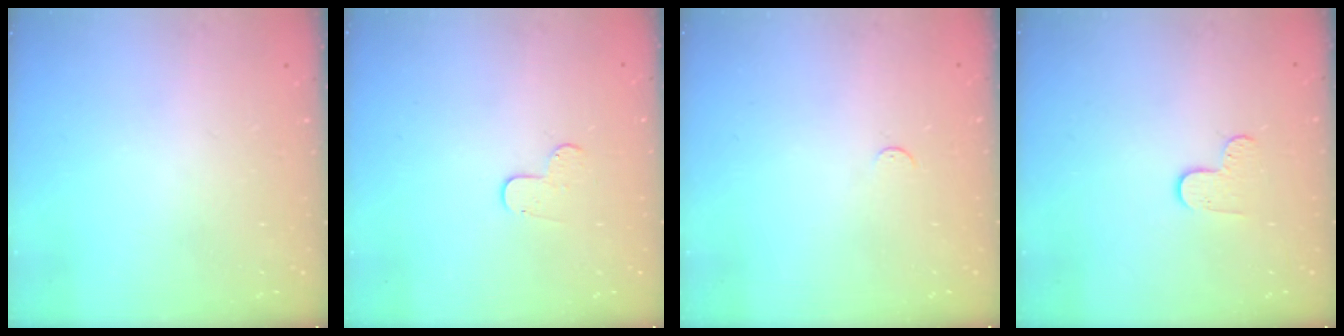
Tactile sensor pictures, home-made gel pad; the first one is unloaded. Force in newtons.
{"total": 4.5, "press": 4.5, "slide": 0.4}
{"total": 2.7, "press": 2.7, "slide": 0.4}
{"total": 6.4, "press": 6.4, "slide": 0.5}